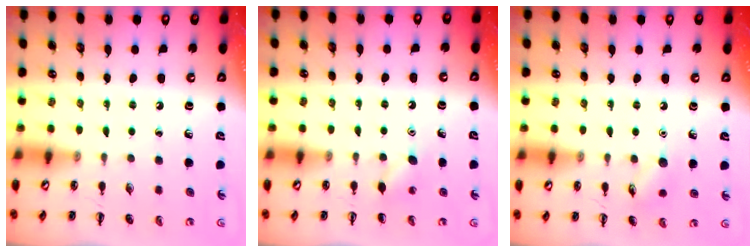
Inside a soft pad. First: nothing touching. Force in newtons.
{"total": 4.6, "press": 4.5, "slide": 1.2}
{"total": 7.0, "press": 6.9, "slide": 1.3}